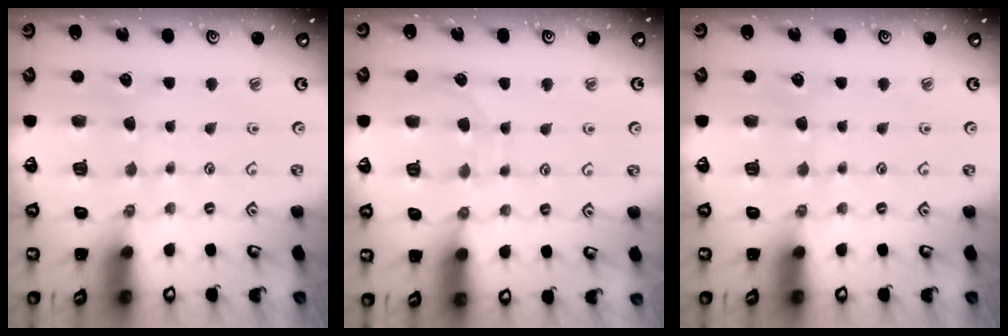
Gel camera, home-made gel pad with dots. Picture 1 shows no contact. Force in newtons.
{"total": 6.7, "press": 6.7, "slide": 0.6}
{"total": 0.0}